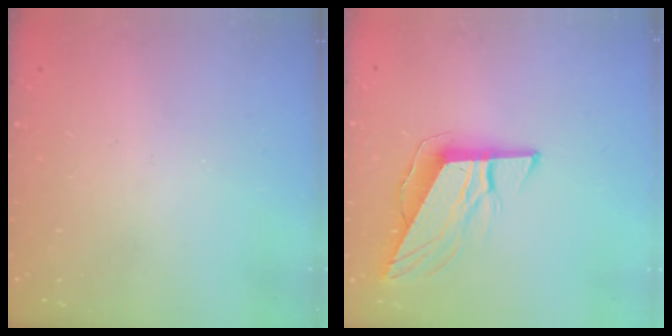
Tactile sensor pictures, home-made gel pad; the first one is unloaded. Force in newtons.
{"total": 10.3, "press": 10.2, "slide": 1.9}